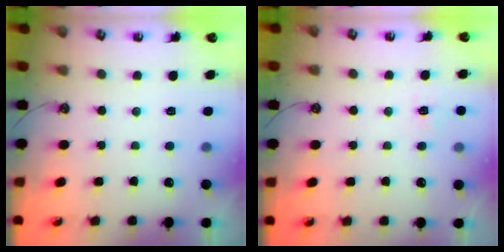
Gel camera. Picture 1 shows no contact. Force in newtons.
{"total": 5.5, "press": 5.5, "slide": 0.5}